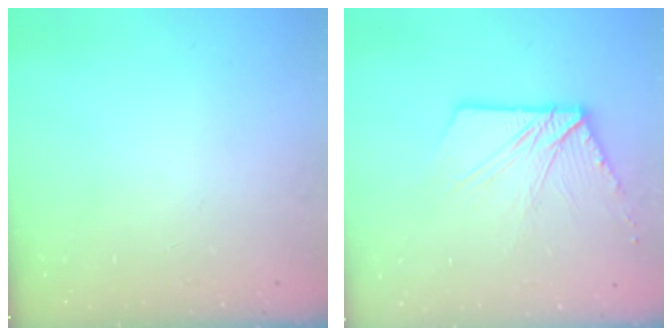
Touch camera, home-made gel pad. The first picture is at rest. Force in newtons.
{"total": 13.2, "press": 13.1, "slide": 1.4}